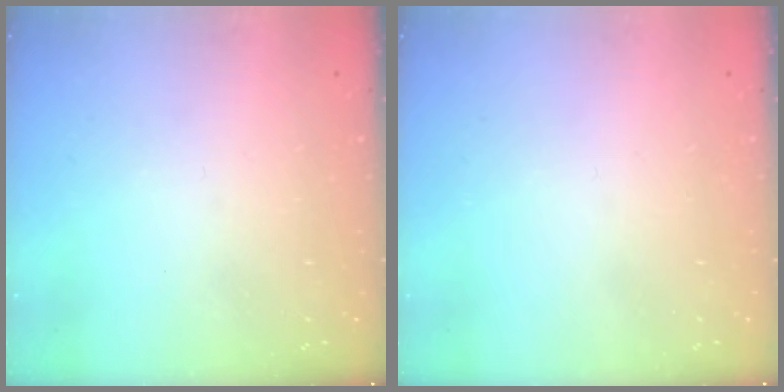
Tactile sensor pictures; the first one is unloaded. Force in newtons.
{"total": 1.7, "press": 1.6, "slide": 0.1}